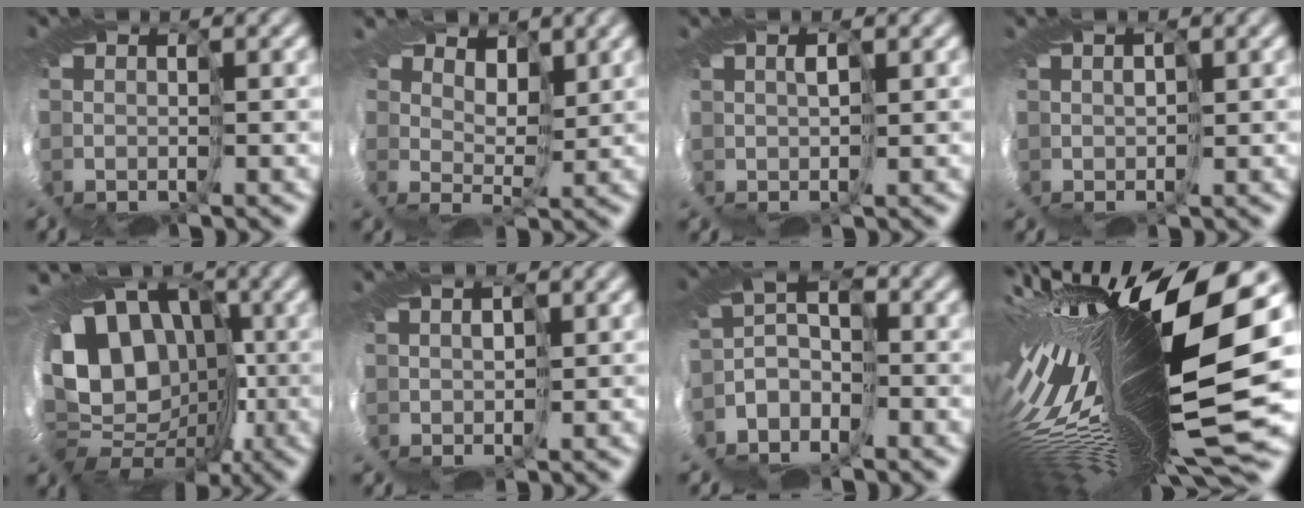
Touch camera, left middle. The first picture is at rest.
{"total": 3.0, "force": [2.9, -0.6, -0.4], "torque": [0.020, 0.007, 0.008]}
{"total": 2.3, "force": [0.7, -1.9, -1.0], "torque": [0.023, 0.009, -0.003]}
{"total": 1.5, "force": [0.7, -0.9, -0.9], "torque": [0.021, 0.018, 0.004]}
{"total": 13.4, "force": [1.1, 10.7, 8.0], "torque": [-0.094, 0.018, -0.039]}
{"total": 1.2, "force": [0.8, -0.6, -0.8], "torque": [0.024, 0.019, 0.002]}
{"total": 3.5, "force": [-3.3, 0.8, 0.8], "torque": [0.002, 0.002, -0.086]}
{"total": 16.9, "force": [-0.4, 2.9, 16.7], "torque": [-0.300, -0.047, -0.013]}